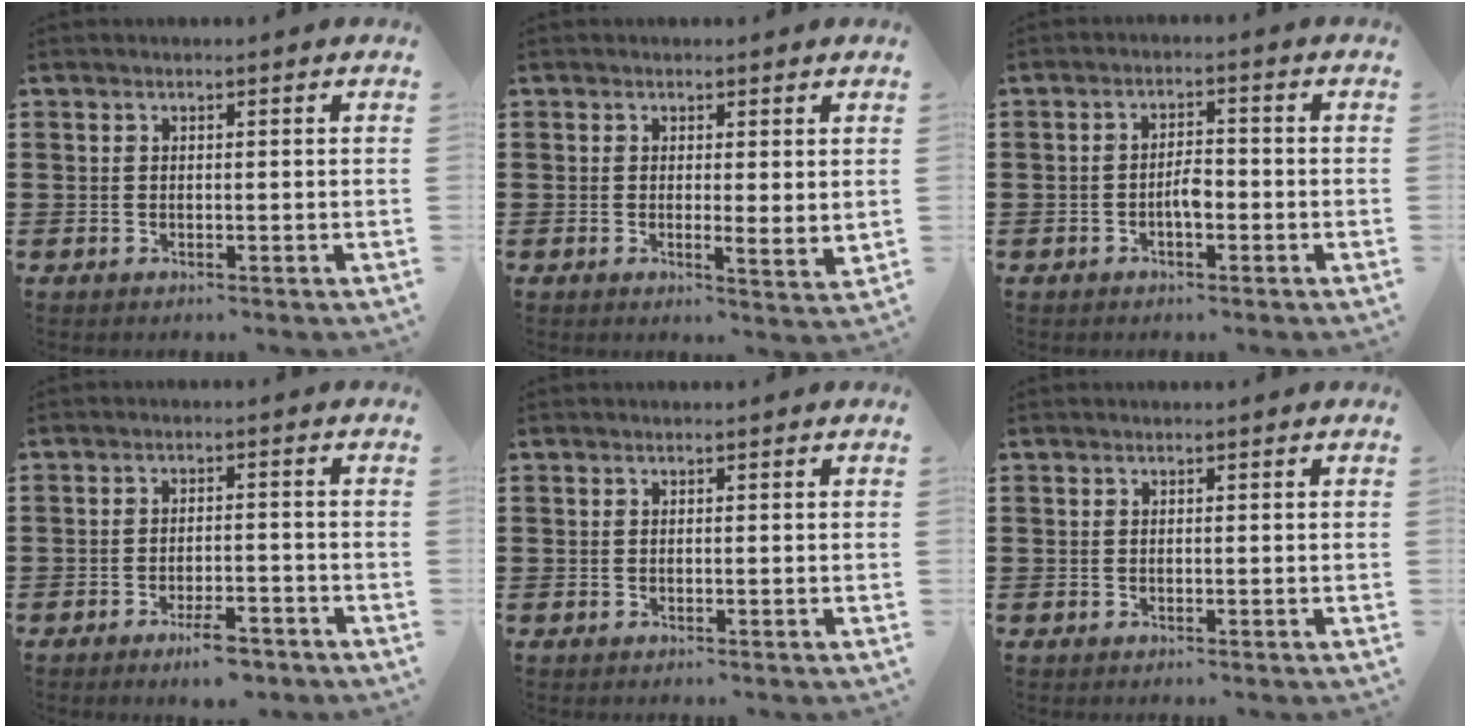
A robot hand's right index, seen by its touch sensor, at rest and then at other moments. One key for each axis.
{"total": 1.8, "fx": 0.9, "fy": 0.5, "fz": 1.5, "tx": -0.032, "ty": 0.001, "tz": 0.017}
{"total": 3.1, "fx": -1.0, "fy": 1.2, "fz": 2.6, "tx": -0.050, "ty": 0.005, "tz": -0.020}
{"total": 4.1, "fx": -3.2, "fy": 0.6, "fz": 2.5, "tx": -0.039, "ty": 0.005, "tz": -0.056}
{"total": 0.0}
{"total": 0.0}